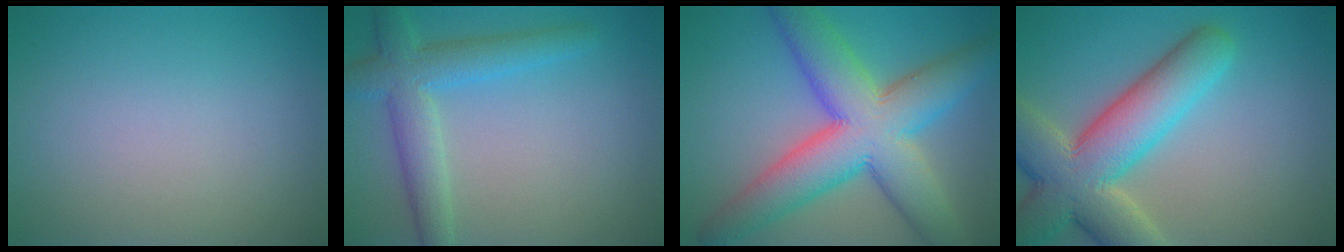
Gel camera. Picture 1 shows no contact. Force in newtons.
{"total": 4.8, "press": 4.8, "slide": 0.2}
{"total": 11.2, "press": 11.2, "slide": 0.2}
{"total": 9.9, "press": 9.9, "slide": 0.8}